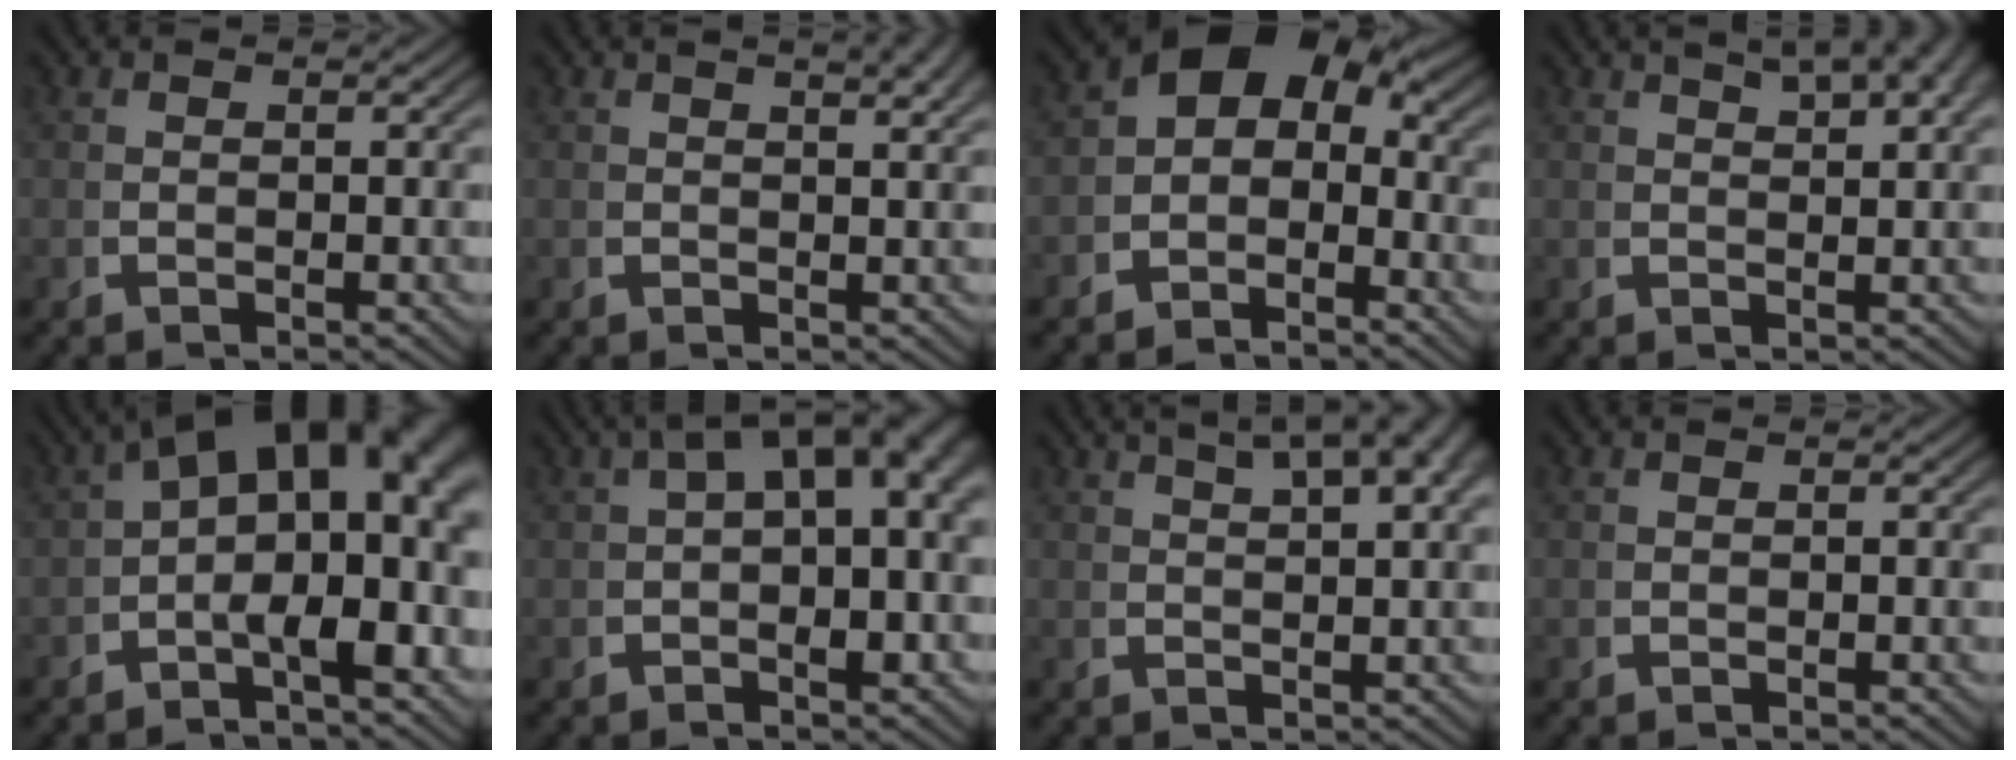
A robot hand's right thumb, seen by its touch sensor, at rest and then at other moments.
{"total": 3.1, "force": [1.8, 0.9, 2.4], "torque": [-0.023, 0.008, 0.027]}
{"total": 6.3, "force": [-0.2, 4.7, 4.2], "torque": [-0.065, -0.005, -0.007]}
{"total": 6.6, "force": [3.9, 2.7, 4.5], "torque": [-0.036, 0.026, 0.053]}
{"total": 12.9, "force": [0.8, 7.2, 10.7], "torque": [-0.140, -0.015, 0.011]}
{"total": 7.5, "force": [2.2, 3.5, 6.3], "torque": [-0.079, 0.011, 0.032]}
{"total": 7.6, "force": [4.4, 3.1, 5.4], "torque": [-0.045, 0.035, 0.057]}
{"total": 0.0}